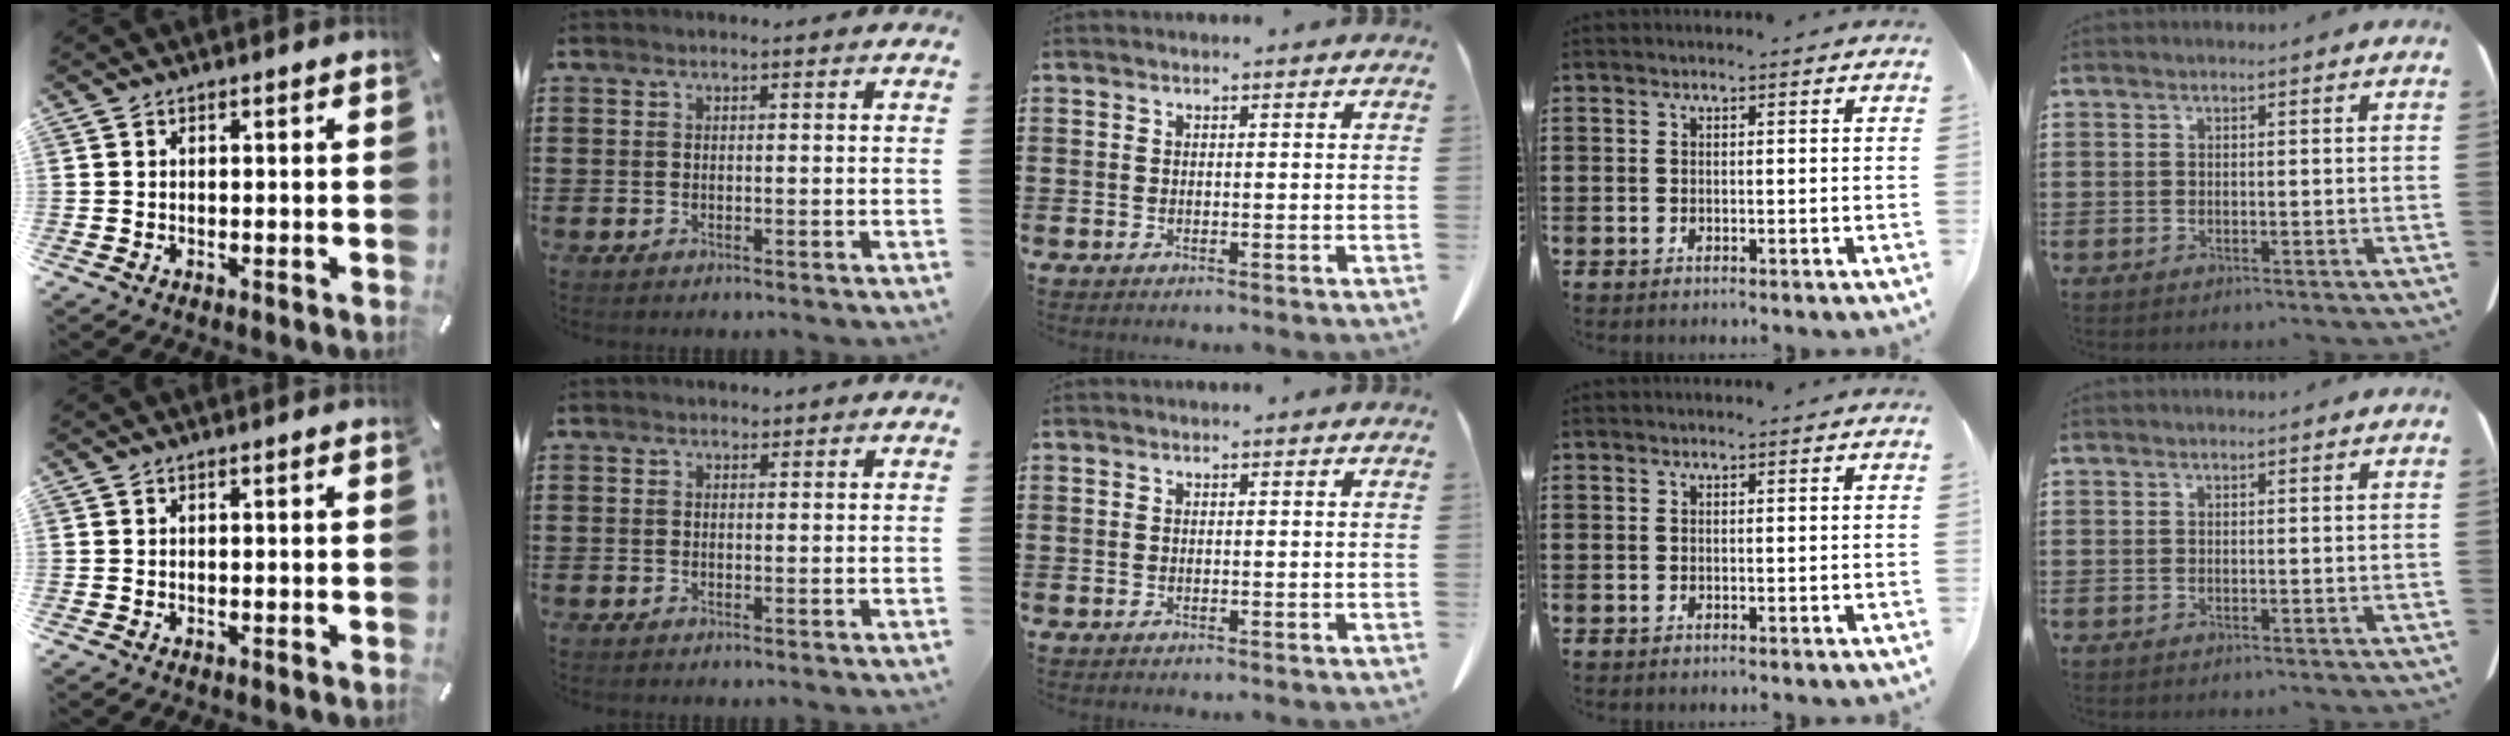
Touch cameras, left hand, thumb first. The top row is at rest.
{"index": {"total": 0.5, "force": [0.4, 0.4, 0.1], "torque": [-0.004, 0.003, 0.007]}}